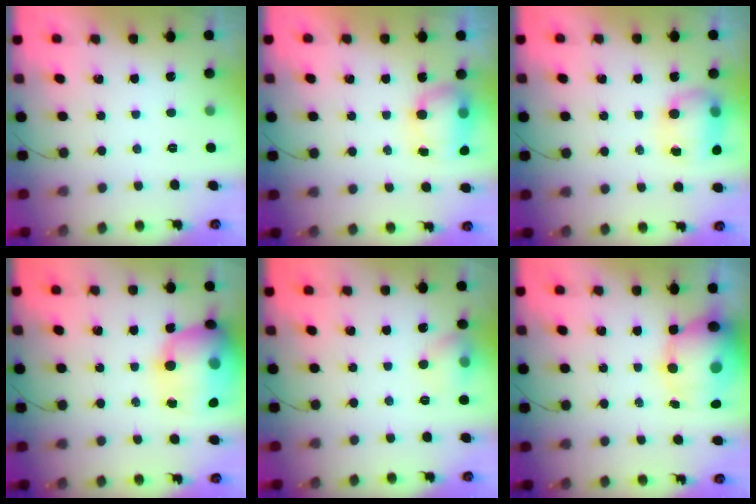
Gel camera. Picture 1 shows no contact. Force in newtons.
{"total": 7.4, "press": 7.2, "slide": 1.9}
{"total": 8.0, "press": 8.0, "slide": 0.5}
{"total": 20.9, "press": 20.5, "slide": 4.5}
{"total": 7.2, "press": 7.0, "slide": 1.6}
{"total": 13.1, "press": 12.8, "slide": 3.0}